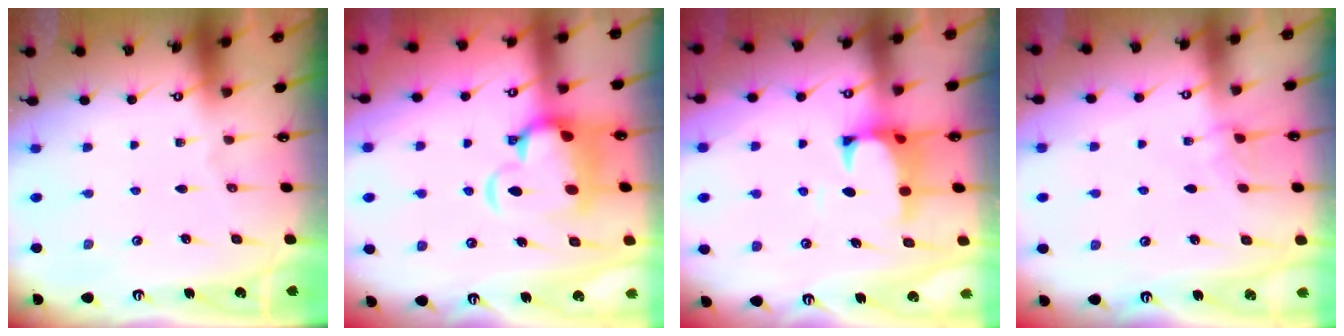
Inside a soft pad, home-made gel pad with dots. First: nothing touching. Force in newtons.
{"total": 6.6, "press": 6.4, "slide": 1.8}
{"total": 1.4, "press": 0.9, "slide": 1.0}
{"total": 1.6, "press": 1.6, "slide": 0.4}